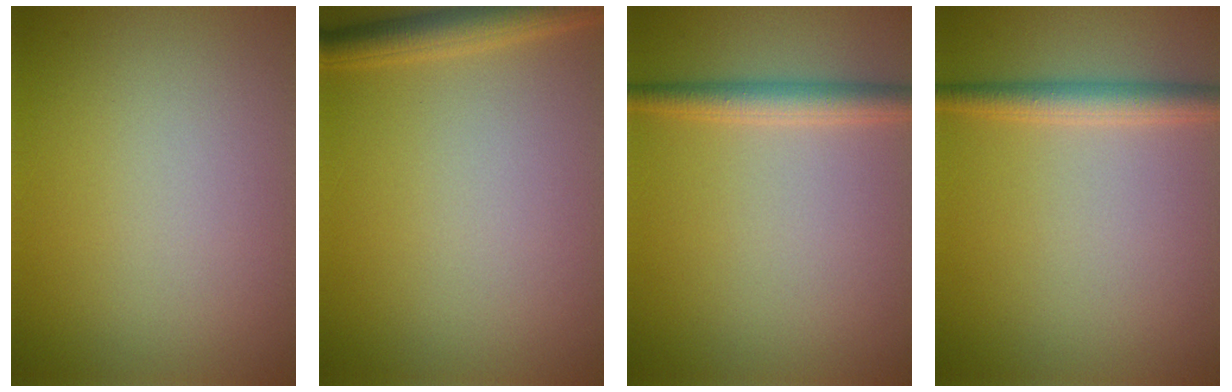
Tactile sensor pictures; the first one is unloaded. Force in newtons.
{"total": 3.0, "press": 3.0, "slide": 0.2}
{"total": 2.7, "press": 2.7, "slide": 0.1}
{"total": 2.7, "press": 2.7, "slide": 0.1}